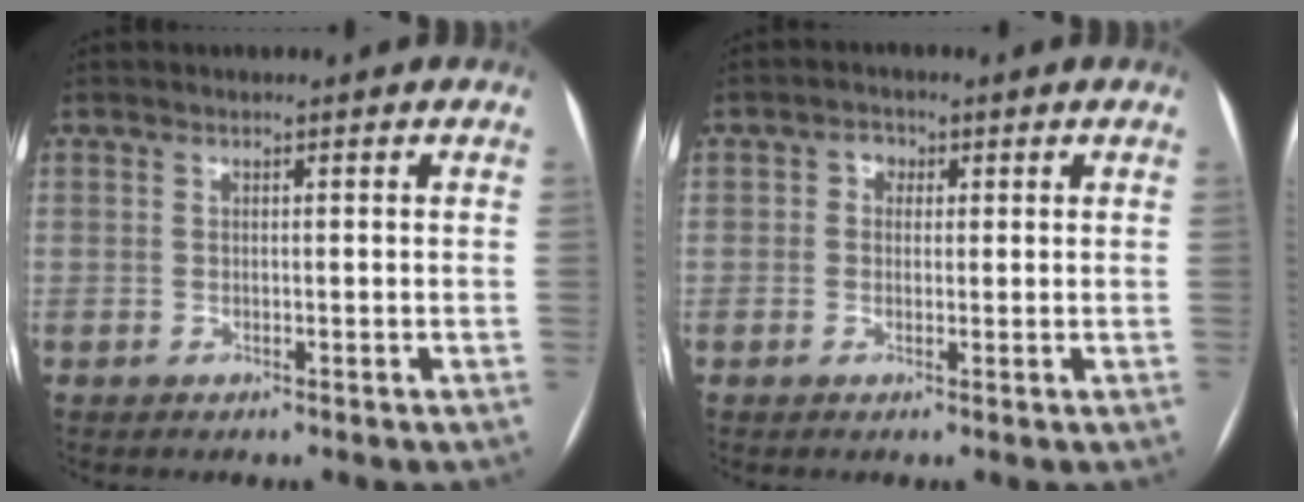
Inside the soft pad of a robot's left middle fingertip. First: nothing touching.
{"total": 2.1, "force": [0.5, 1.8, 0.9], "torque": [-0.011, 0.008, 0.003]}